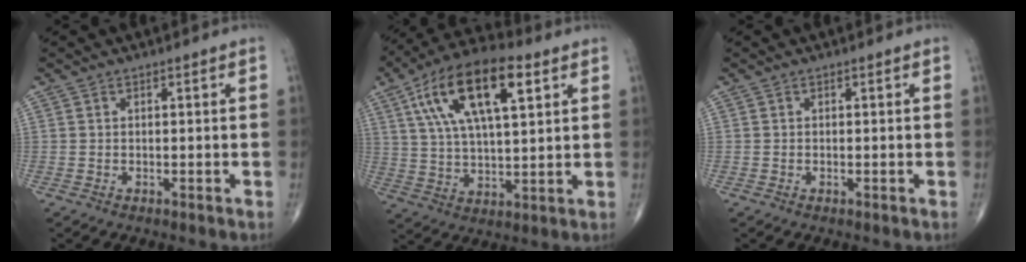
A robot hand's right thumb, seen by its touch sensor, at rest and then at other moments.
{"total": 18.6, "force": [7.5, 7.6, 15.3], "torque": [-0.267, 0.001, 0.129]}
{"total": 0.0}